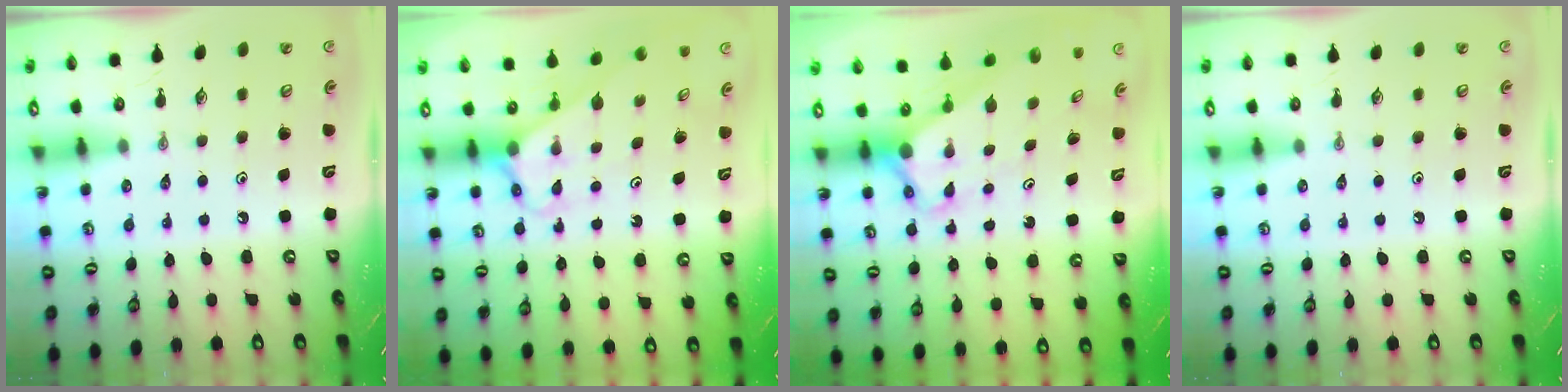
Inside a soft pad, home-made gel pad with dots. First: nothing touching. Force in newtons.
{"total": 2.9, "press": 2.9, "slide": 0.2}
{"total": 3.2, "press": 3.2, "slide": 0.2}
{"total": 0.0}